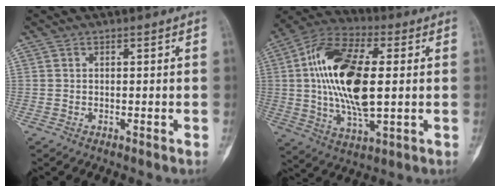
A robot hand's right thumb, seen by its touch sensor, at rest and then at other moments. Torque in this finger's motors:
{"motor_torque": [0.59, 3.44, 2.18, 0.31, 0.60]}